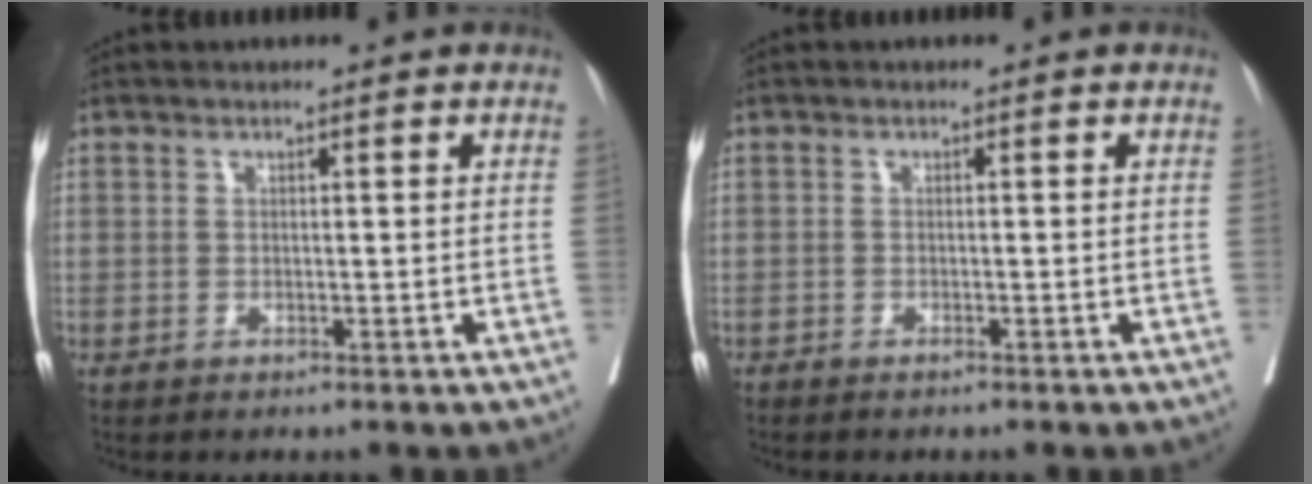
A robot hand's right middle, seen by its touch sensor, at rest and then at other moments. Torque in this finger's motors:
{"motor_torque": [-0.11, 0.01, -0.01, 0.00]}